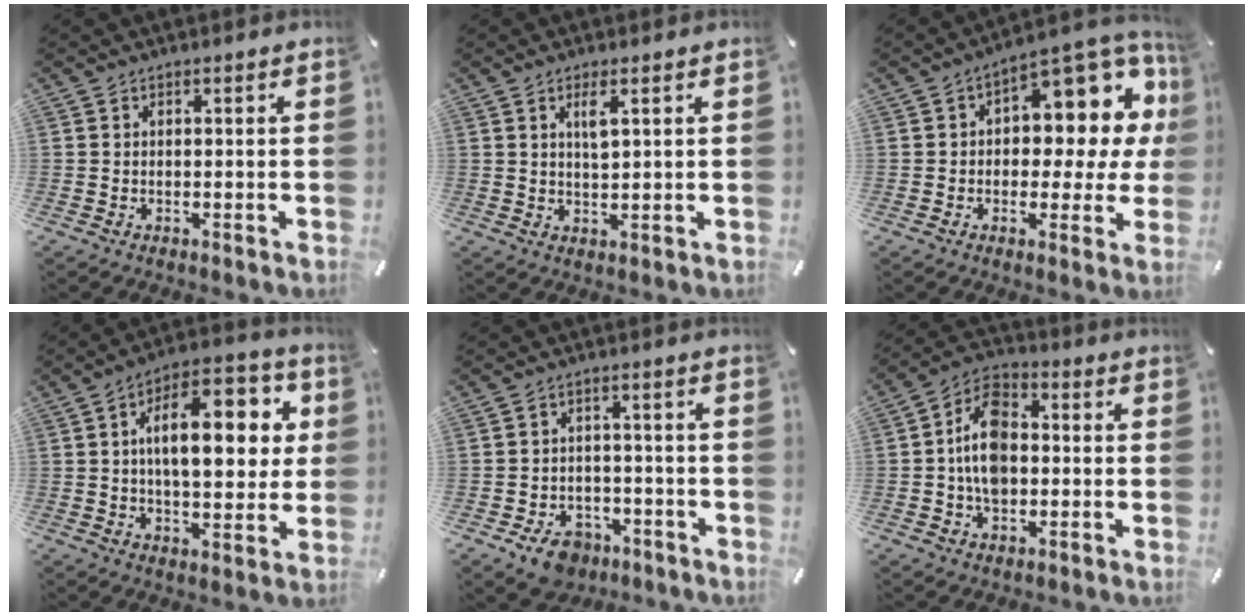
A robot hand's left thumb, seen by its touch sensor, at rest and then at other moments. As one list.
[{"total": 3.5, "force": [1.6, 1.0, 2.9], "torque": [-0.055, 0.000, 0.025]}, {"total": 12.8, "force": [5.8, 6.5, 9.4], "torque": [-0.108, -0.062, 0.091]}, {"total": 18.1, "force": [4.2, 9.0, 15.1], "torque": [-0.224, -0.008, 0.063]}, {"total": 7.4, "force": [-4.6, 5.0, 3.0], "torque": [-0.057, 0.031, -0.082]}, {"total": 11.4, "force": [-1.1, 8.3, 7.7], "torque": [-0.166, 0.018, -0.021]}]